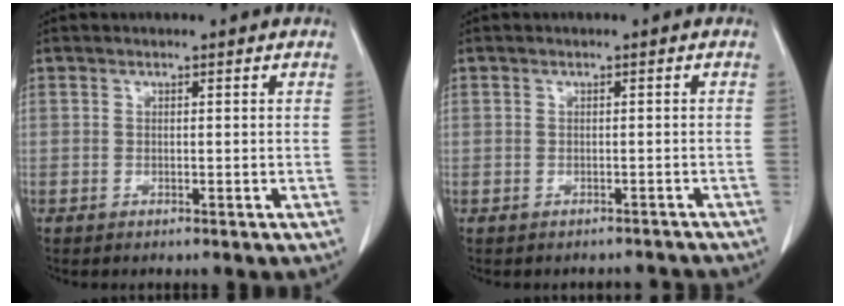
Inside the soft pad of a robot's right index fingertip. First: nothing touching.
{"total": 3.0, "force": [-2.5, 1.7, -0.3], "torque": [0.007, 0.013, -0.036]}